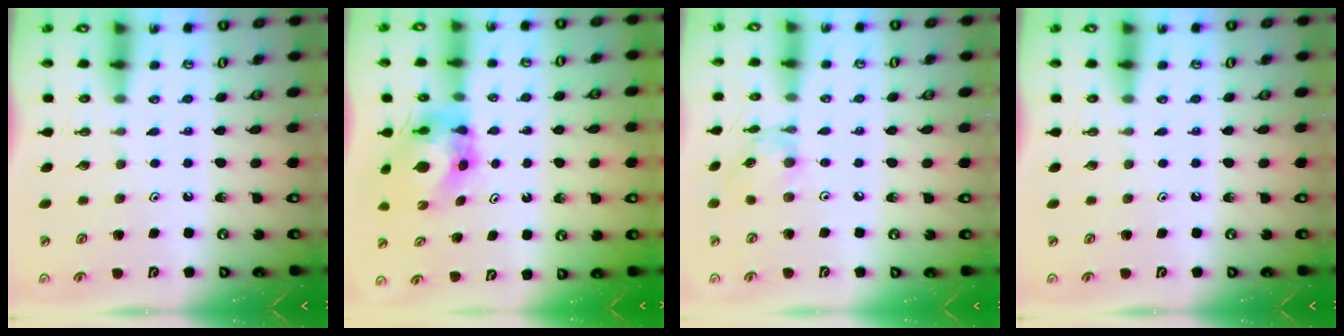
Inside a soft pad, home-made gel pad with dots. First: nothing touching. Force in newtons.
{"total": 6.6, "press": 6.6, "slide": 0.7}
{"total": 4.4, "press": 4.4, "slide": 0.3}
{"total": 0.0}